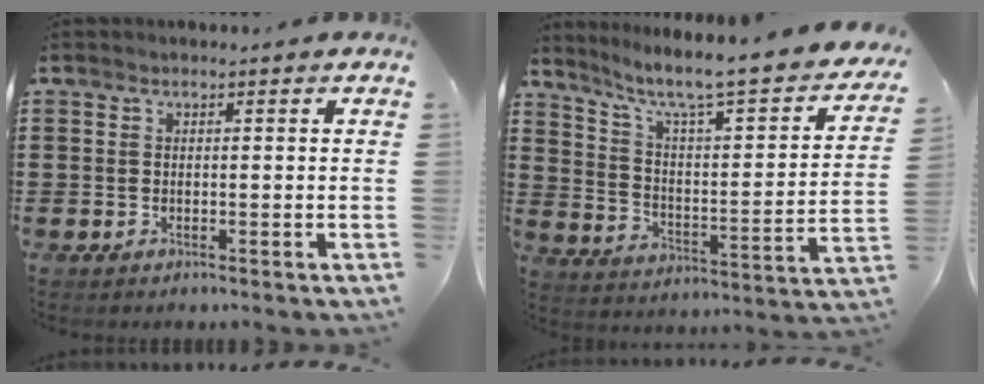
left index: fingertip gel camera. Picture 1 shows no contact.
{"total": 6.9, "force": [5.2, 0.4, 4.5], "torque": [-0.102, -0.049, 0.076]}